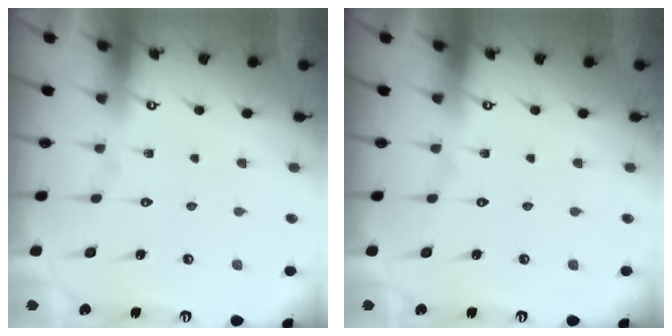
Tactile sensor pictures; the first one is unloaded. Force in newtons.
{"total": 0.0}